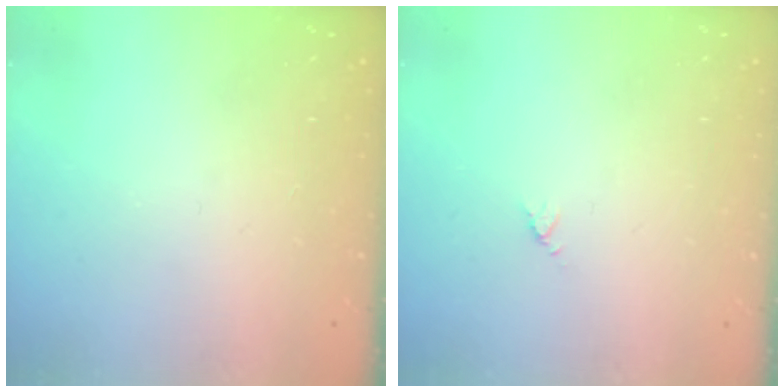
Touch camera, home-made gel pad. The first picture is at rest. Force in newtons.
{"total": 2.9, "press": 2.9, "slide": 0.3}